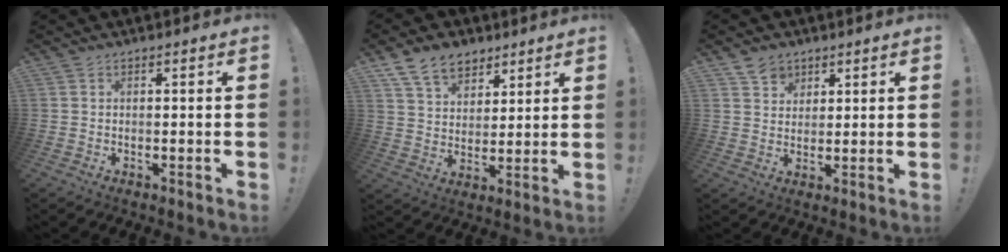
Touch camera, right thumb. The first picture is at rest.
{"total": 12.0, "force": [7.8, 7.8, 4.7], "torque": [-0.081, -0.041, 0.151]}
{"total": 5.5, "force": [3.8, 3.9, 0.7], "torque": [-0.006, -0.021, 0.070]}